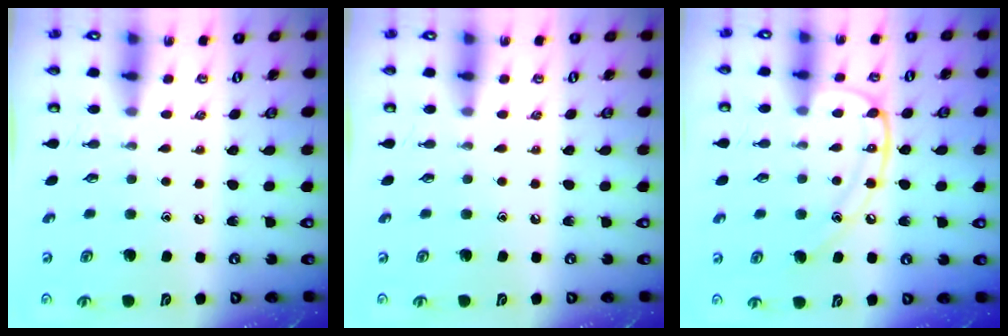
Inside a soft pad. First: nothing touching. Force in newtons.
{"total": 0.0}
{"total": 14.4, "press": 14.3, "slide": 1.6}